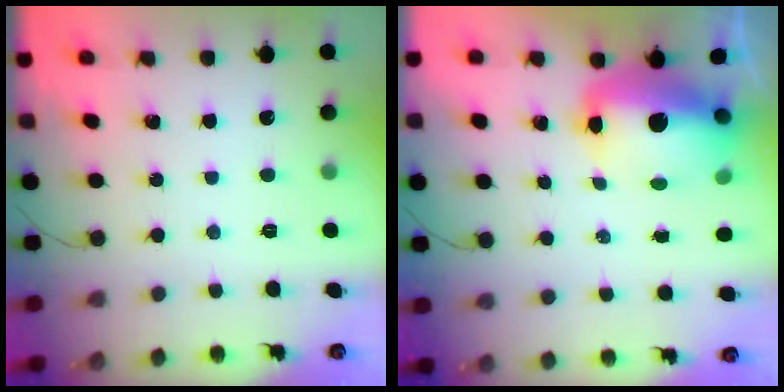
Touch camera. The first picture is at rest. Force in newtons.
{"total": 14.1, "press": 13.6, "slide": 3.7}